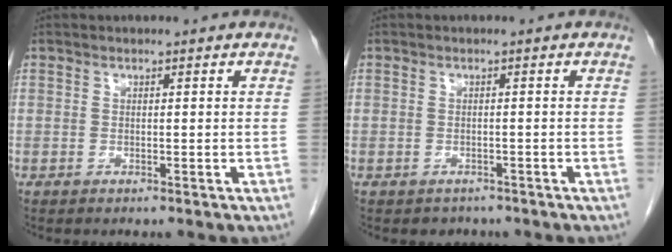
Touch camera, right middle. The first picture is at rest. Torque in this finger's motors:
{"motor_torque": [-0.19, -0.27, -0.04, -0.01]}